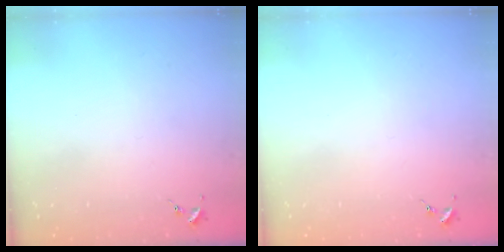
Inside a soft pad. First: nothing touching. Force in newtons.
{"total": 0.0}